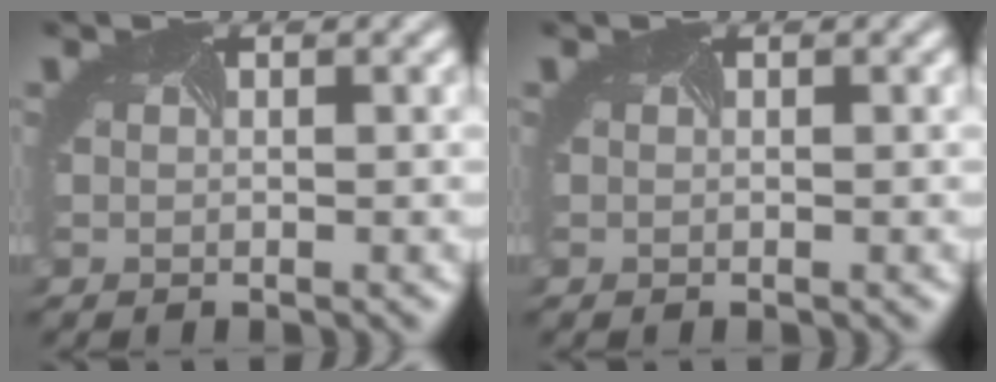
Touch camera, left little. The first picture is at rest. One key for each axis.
{"total": 0.0}